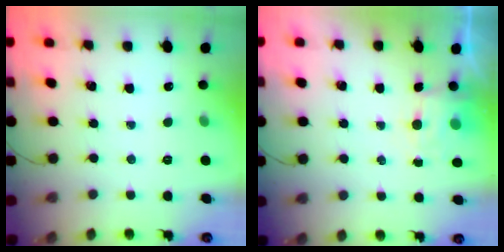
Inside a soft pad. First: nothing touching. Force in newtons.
{"total": 4.6, "press": 4.5, "slide": 1.1}